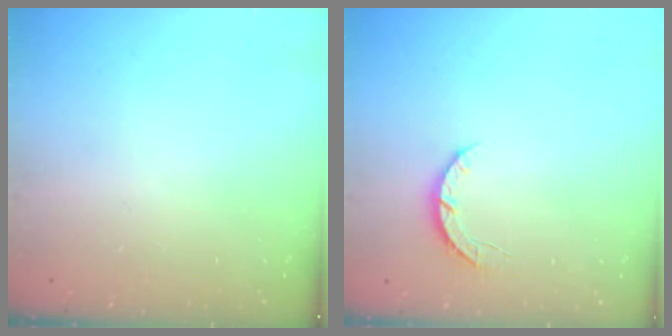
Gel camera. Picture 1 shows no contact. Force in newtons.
{"total": 3.8, "press": 3.7, "slide": 0.7}